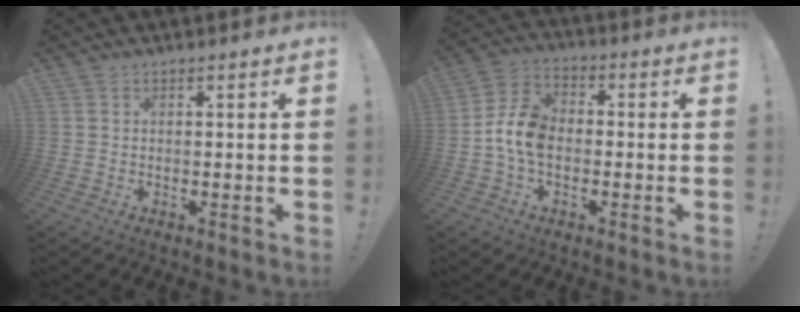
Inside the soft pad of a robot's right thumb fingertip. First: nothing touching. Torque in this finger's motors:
{"motor_torque": [0.33, 0.19, 0.72, -0.24, 0.06]}